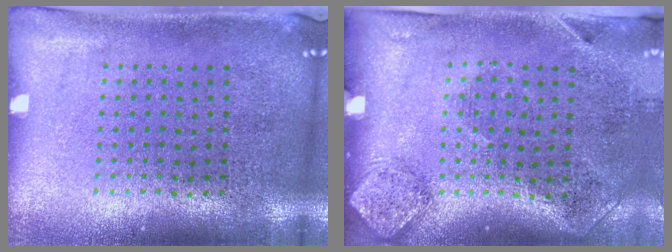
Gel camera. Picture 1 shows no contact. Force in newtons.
{"total": 1.9, "press": 1.1, "slide": 1.6}